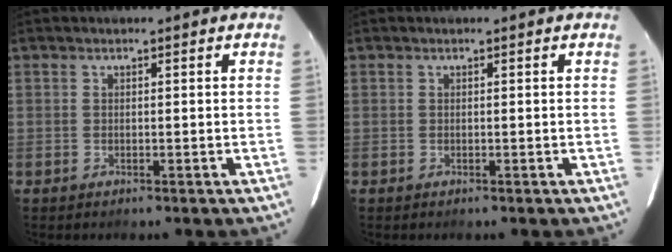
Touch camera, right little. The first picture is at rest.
{"total": 0.0}